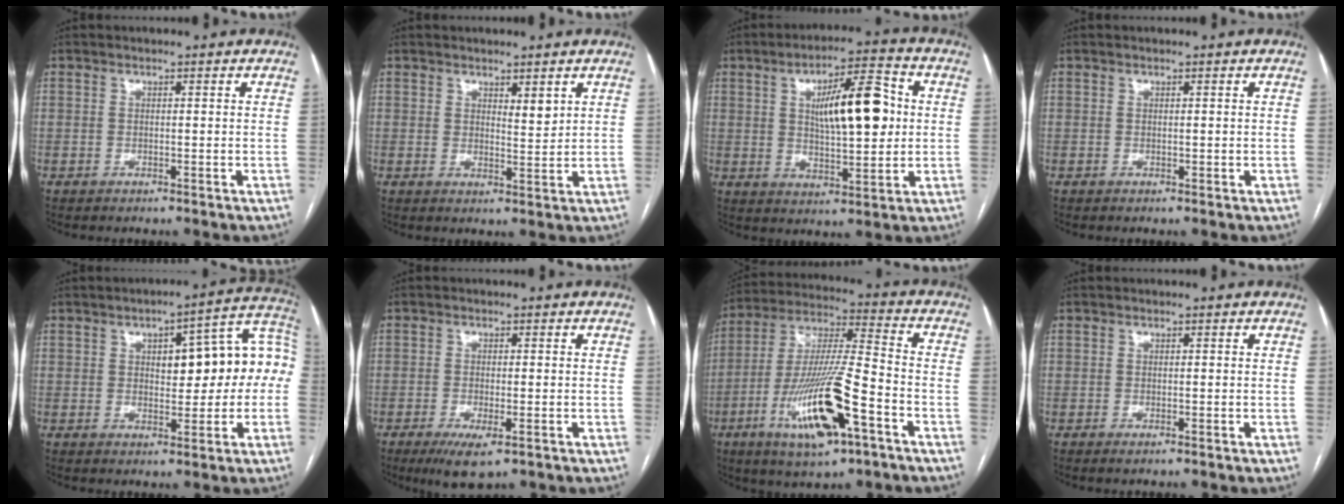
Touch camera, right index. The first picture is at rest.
{"total": 2.8, "force": [1.7, 0.9, 2.0], "torque": [-0.035, -0.011, 0.033]}
{"total": 12.7, "force": [2.2, 3.5, 12.0], "torque": [-0.192, 0.016, 0.035]}
{"total": 0.0}
{"total": 12.8, "force": [1.0, 4.3, 12.0], "torque": [-0.153, 0.048, 0.020]}
{"total": 5.3, "force": [-2.9, 1.4, 4.2], "torque": [-0.074, -0.011, -0.042]}
{"total": 18.3, "force": [-7.9, 2.9, 16.2], "torque": [-0.336, -0.021, -0.137]}
{"total": 0.8, "force": [-0.6, 0.0, 0.6], "torque": [-0.013, -0.002, -0.009]}